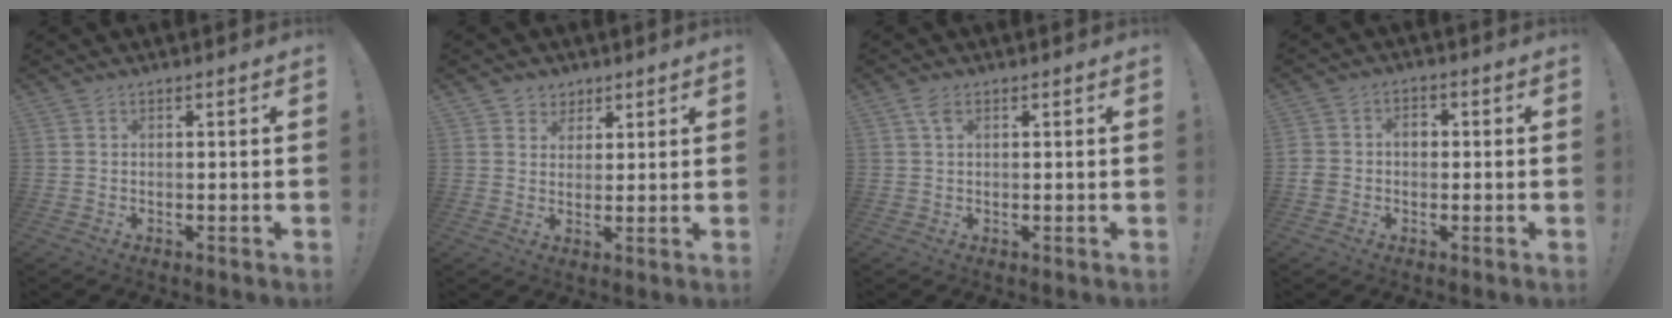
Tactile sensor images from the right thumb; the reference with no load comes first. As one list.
[{"total": 4.8, "force": [2.6, 4.0, 0.1], "torque": [0.005, -0.021, 0.050]}, {"total": 2.8, "force": [1.3, 1.4, 2.0], "torque": [-0.034, 0.000, 0.021]}, {"total": 4.4, "force": [-0.7, 3.6, 2.5], "torque": [-0.054, 0.010, -0.015]}]